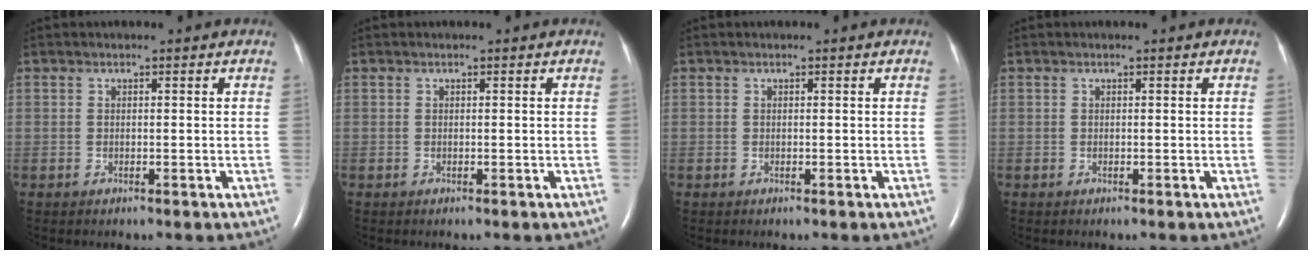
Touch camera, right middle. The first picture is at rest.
{"total": 0.0}
{"total": 0.0}
{"total": 0.0}